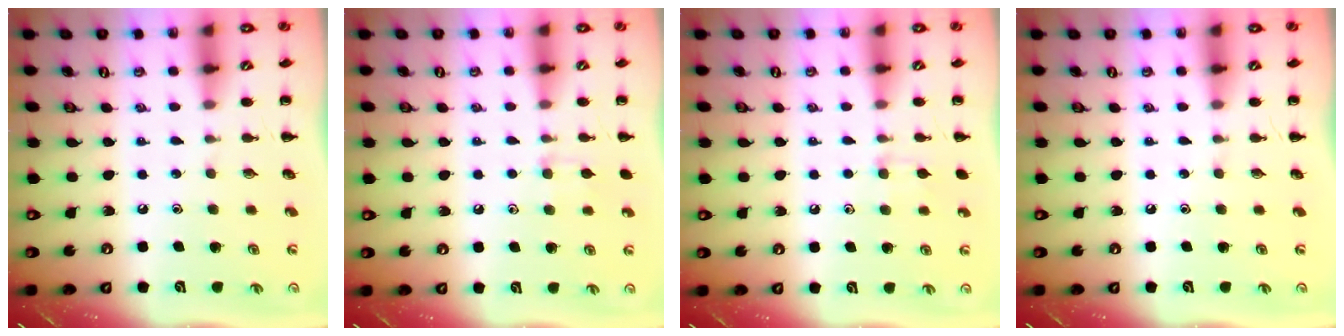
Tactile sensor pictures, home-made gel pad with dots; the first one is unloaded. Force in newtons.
{"total": 6.9, "press": 6.6, "slide": 2.0}
{"total": 6.9, "press": 6.6, "slide": 2.0}
{"total": 0.0}